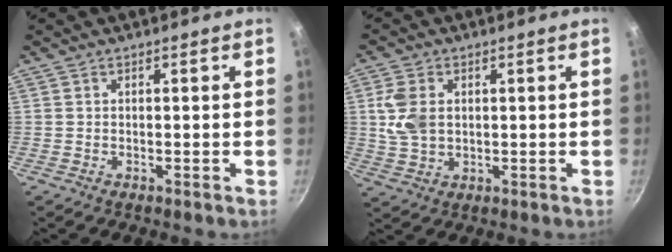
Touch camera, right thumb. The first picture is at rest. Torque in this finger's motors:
{"motor_torque": [0.36, 1.92, 0.82, 0.75, 0.21]}